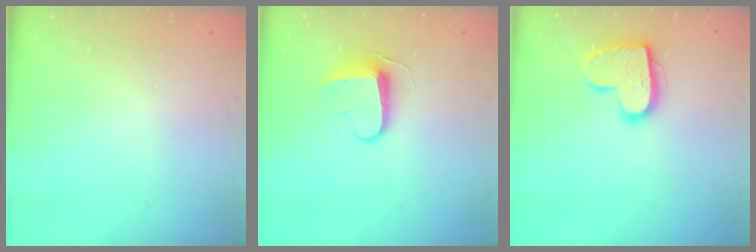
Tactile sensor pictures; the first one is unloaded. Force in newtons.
{"total": 8.7, "press": 8.7, "slide": 0.7}
{"total": 14.9, "press": 14.9, "slide": 1.0}